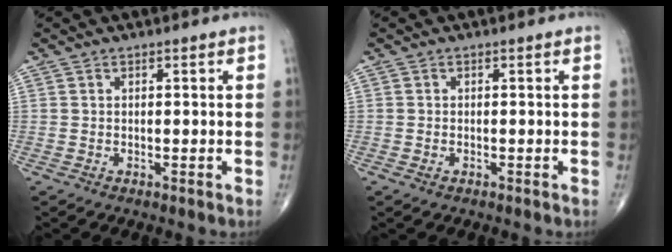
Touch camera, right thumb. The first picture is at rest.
{"total": 0.8, "force": [-0.3, 0.5, 0.5], "torque": [-0.014, 0.002, -0.005]}